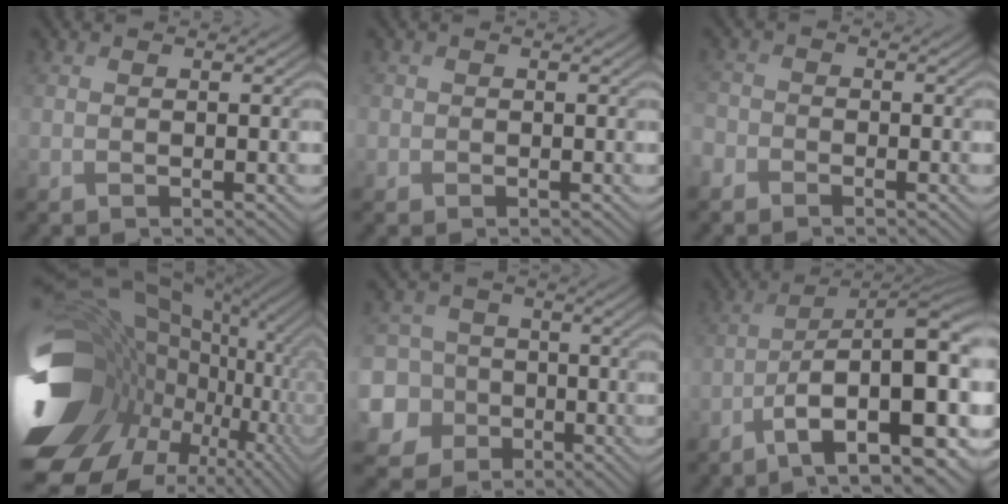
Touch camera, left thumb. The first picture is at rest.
{"total": 1.0, "force": [-0.1, 1.0, 0.0], "torque": [0.003, -0.003, -0.008]}
{"total": 2.3, "force": [-1.7, 1.4, 0.4], "torque": [-0.012, -0.001, -0.048]}
{"total": 21.4, "force": [-1.2, 16.1, 14.1], "torque": [-0.331, -0.028, 0.007]}
{"total": 11.4, "force": [-3.4, 10.5, 3.1], "torque": [-0.125, -0.003, -0.086]}
{"total": 15.2, "force": [-5.8, 5.8, 12.8], "torque": [-0.173, -0.008, -0.087]}